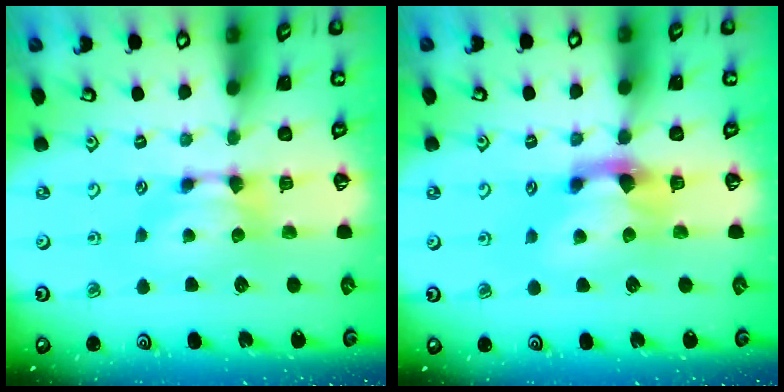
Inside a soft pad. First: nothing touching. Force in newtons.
{"total": 2.4, "press": 2.0, "slide": 1.3}